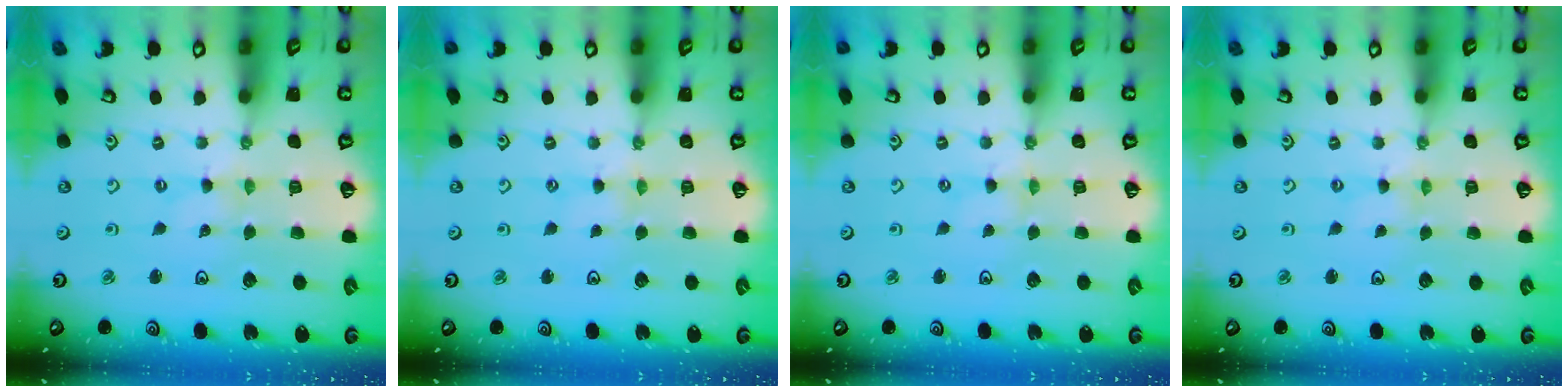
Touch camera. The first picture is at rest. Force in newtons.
{"total": 2.1, "press": 2.1, "slide": 0.4}
{"total": 0.6, "press": 0.6, "slide": 0.1}
{"total": 0.0}